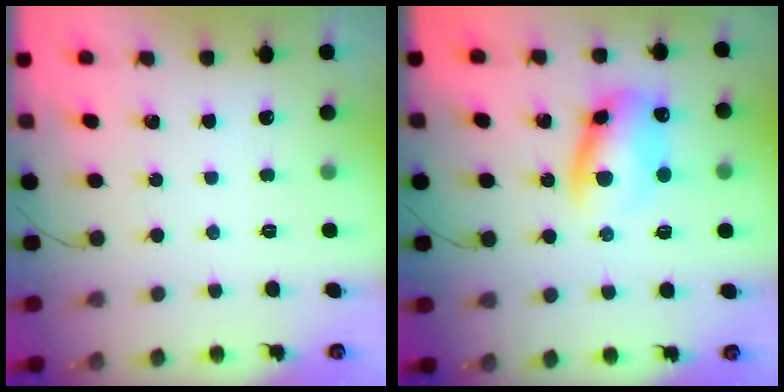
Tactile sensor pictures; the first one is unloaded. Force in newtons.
{"total": 10.9, "press": 10.8, "slide": 1.4}